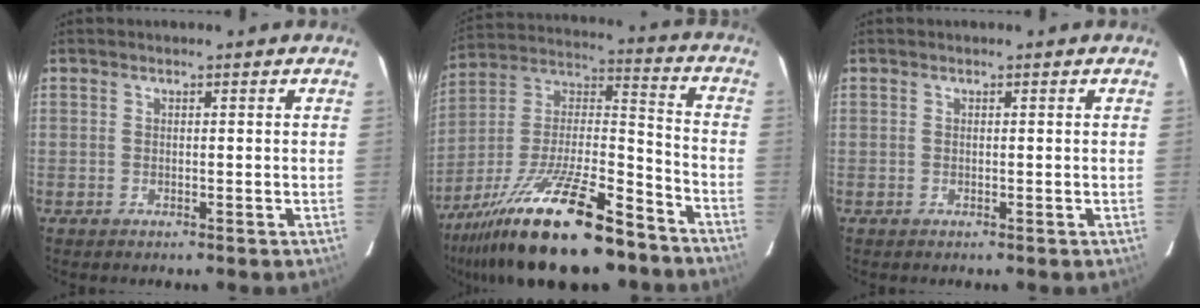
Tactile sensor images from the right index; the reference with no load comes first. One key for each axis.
{"total": 26.3, "fx": -18.5, "fy": 7.5, "fz": 17.1, "tx": -0.314, "ty": -0.018, "tz": -0.297}
{"total": 0.0}